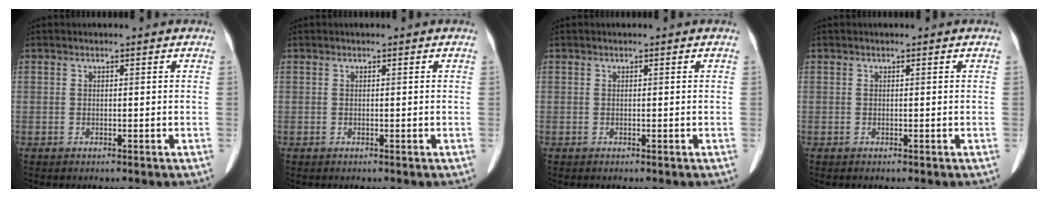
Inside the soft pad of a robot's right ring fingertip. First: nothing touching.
{"total": 0.0}
{"total": 0.0}
{"total": 0.0}